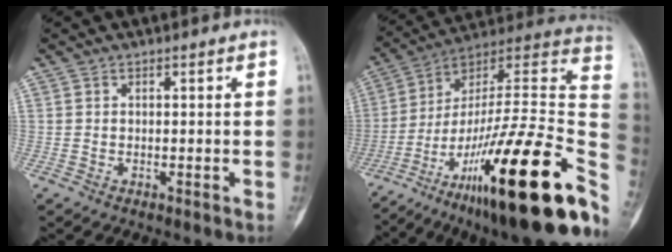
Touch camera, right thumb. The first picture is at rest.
{"total": 36.3, "force": [-15.4, 7.9, 31.9], "torque": [-0.413, 0.057, -0.248]}